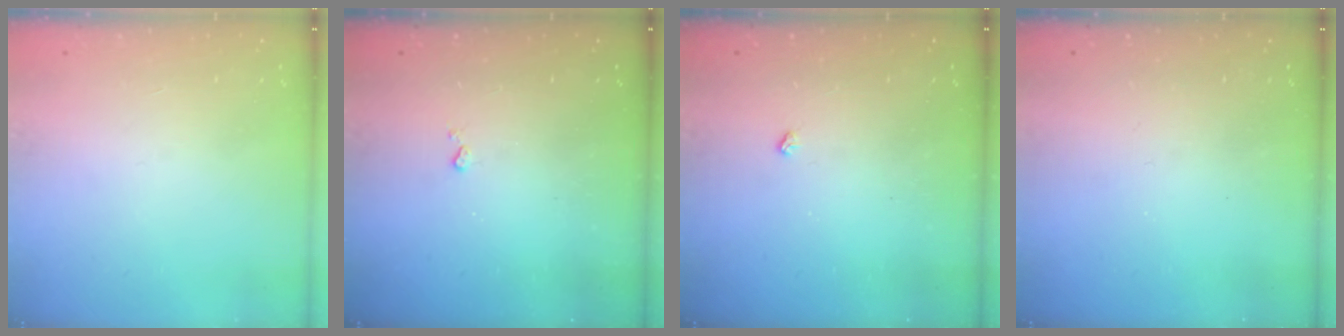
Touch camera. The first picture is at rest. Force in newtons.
{"total": 3.0, "press": 3.0, "slide": 0.5}
{"total": 2.1, "press": 2.1, "slide": 0.4}
{"total": 0.0}